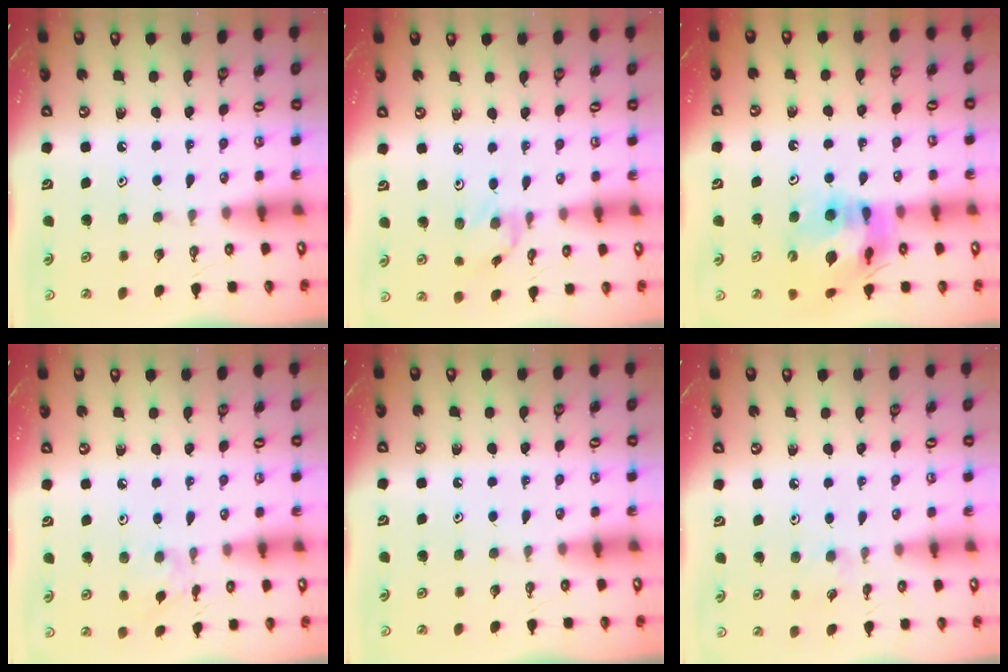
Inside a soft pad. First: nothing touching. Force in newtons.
{"total": 1.3, "press": 1.2, "slide": 0.4}
{"total": 15.8, "press": 15.7, "slide": 1.8}
{"total": 3.2, "press": 3.2, "slide": 0.3}
{"total": 0.0}
{"total": 6.1, "press": 6.0, "slide": 0.6}